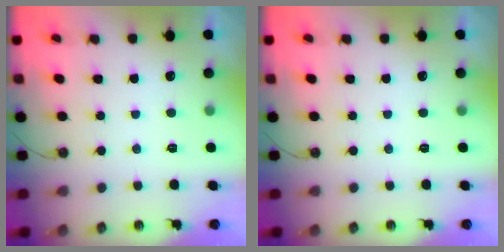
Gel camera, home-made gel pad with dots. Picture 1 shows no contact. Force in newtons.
{"total": 0.0}